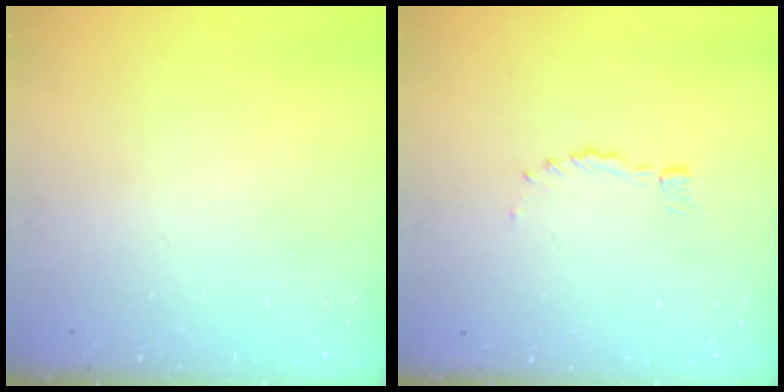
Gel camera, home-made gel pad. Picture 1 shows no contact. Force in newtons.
{"total": 0.0}